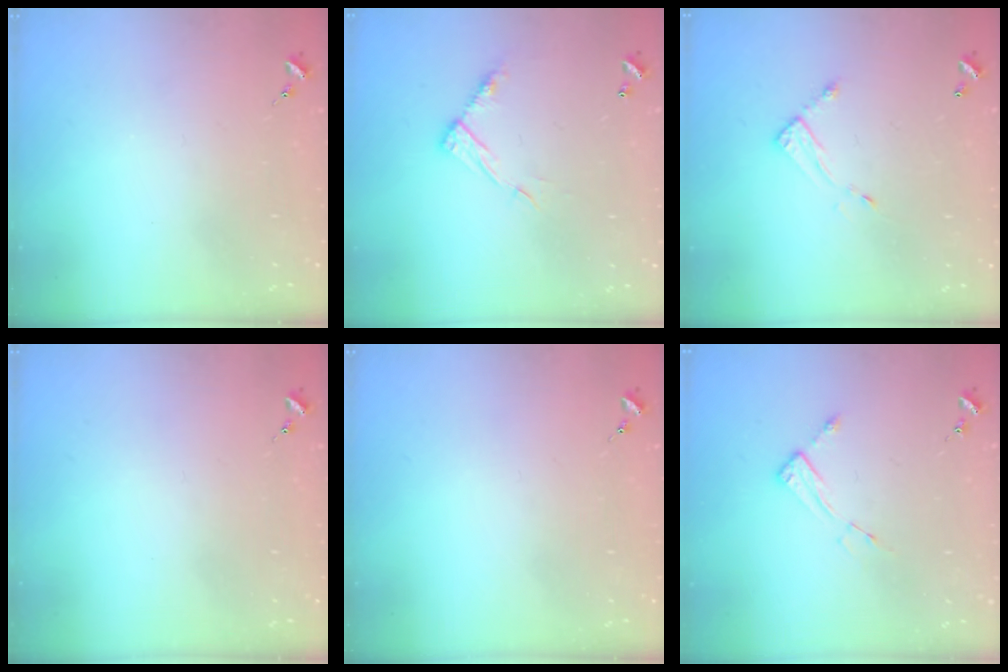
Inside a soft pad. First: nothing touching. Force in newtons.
{"total": 9.4, "press": 9.4, "slide": 0.1}
{"total": 5.5, "press": 5.5, "slide": 0.3}
{"total": 0.0}
{"total": 0.0}
{"total": 4.8, "press": 4.7, "slide": 0.3}